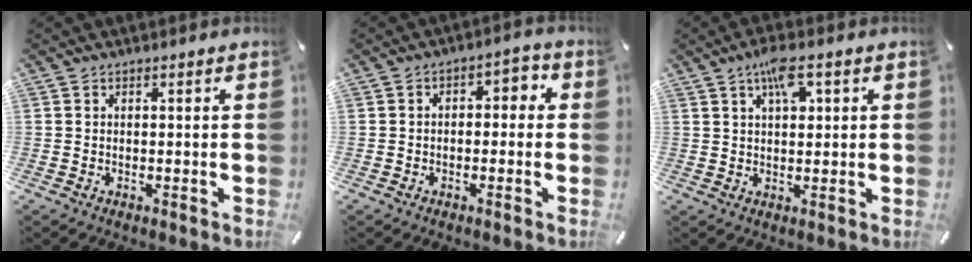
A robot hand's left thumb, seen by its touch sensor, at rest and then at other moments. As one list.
[{"total": 3.3, "force": [-1.9, 1.9, 1.9], "torque": [-0.034, 0.019, -0.041]}, {"total": 6.5, "force": [2.8, 2.9, 5.1], "torque": [-0.083, -0.001, 0.044]}]